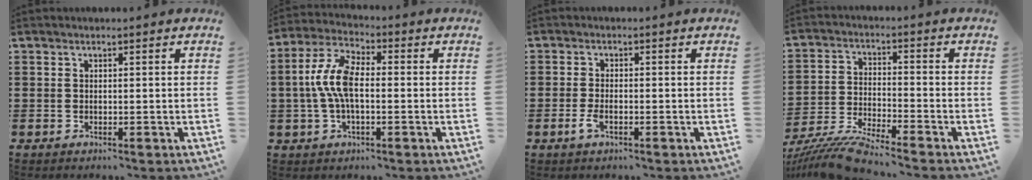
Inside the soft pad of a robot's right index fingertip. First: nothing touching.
{"total": 7.9, "force": [-0.2, 3.4, 7.1], "torque": [-0.165, 0.000, -0.012]}
{"total": 2.3, "force": [-1.1, 0.7, 1.9], "torque": [-0.049, -0.007, -0.024]}
{"total": 7.6, "force": [-7.2, -0.4, 2.5], "torque": [-0.062, -0.010, -0.143]}